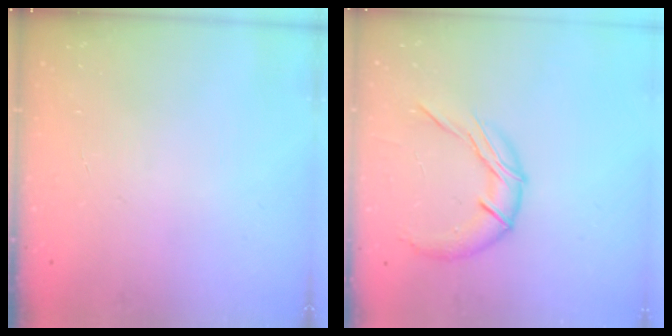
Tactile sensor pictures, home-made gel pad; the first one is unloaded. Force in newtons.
{"total": 11.8, "press": 11.8, "slide": 0.6}